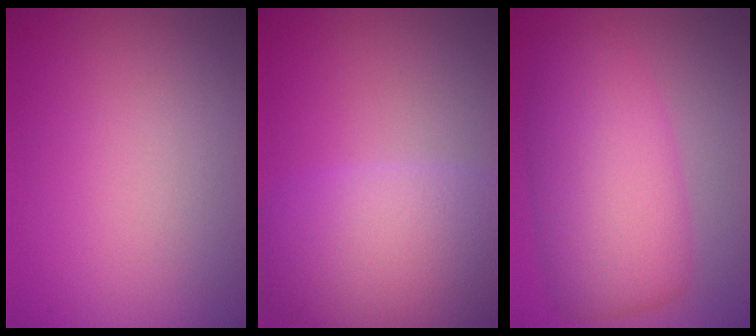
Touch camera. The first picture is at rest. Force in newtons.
{"total": 8.6, "press": 8.6, "slide": 0.6}
{"total": 7.7, "press": 7.7, "slide": 0.1}